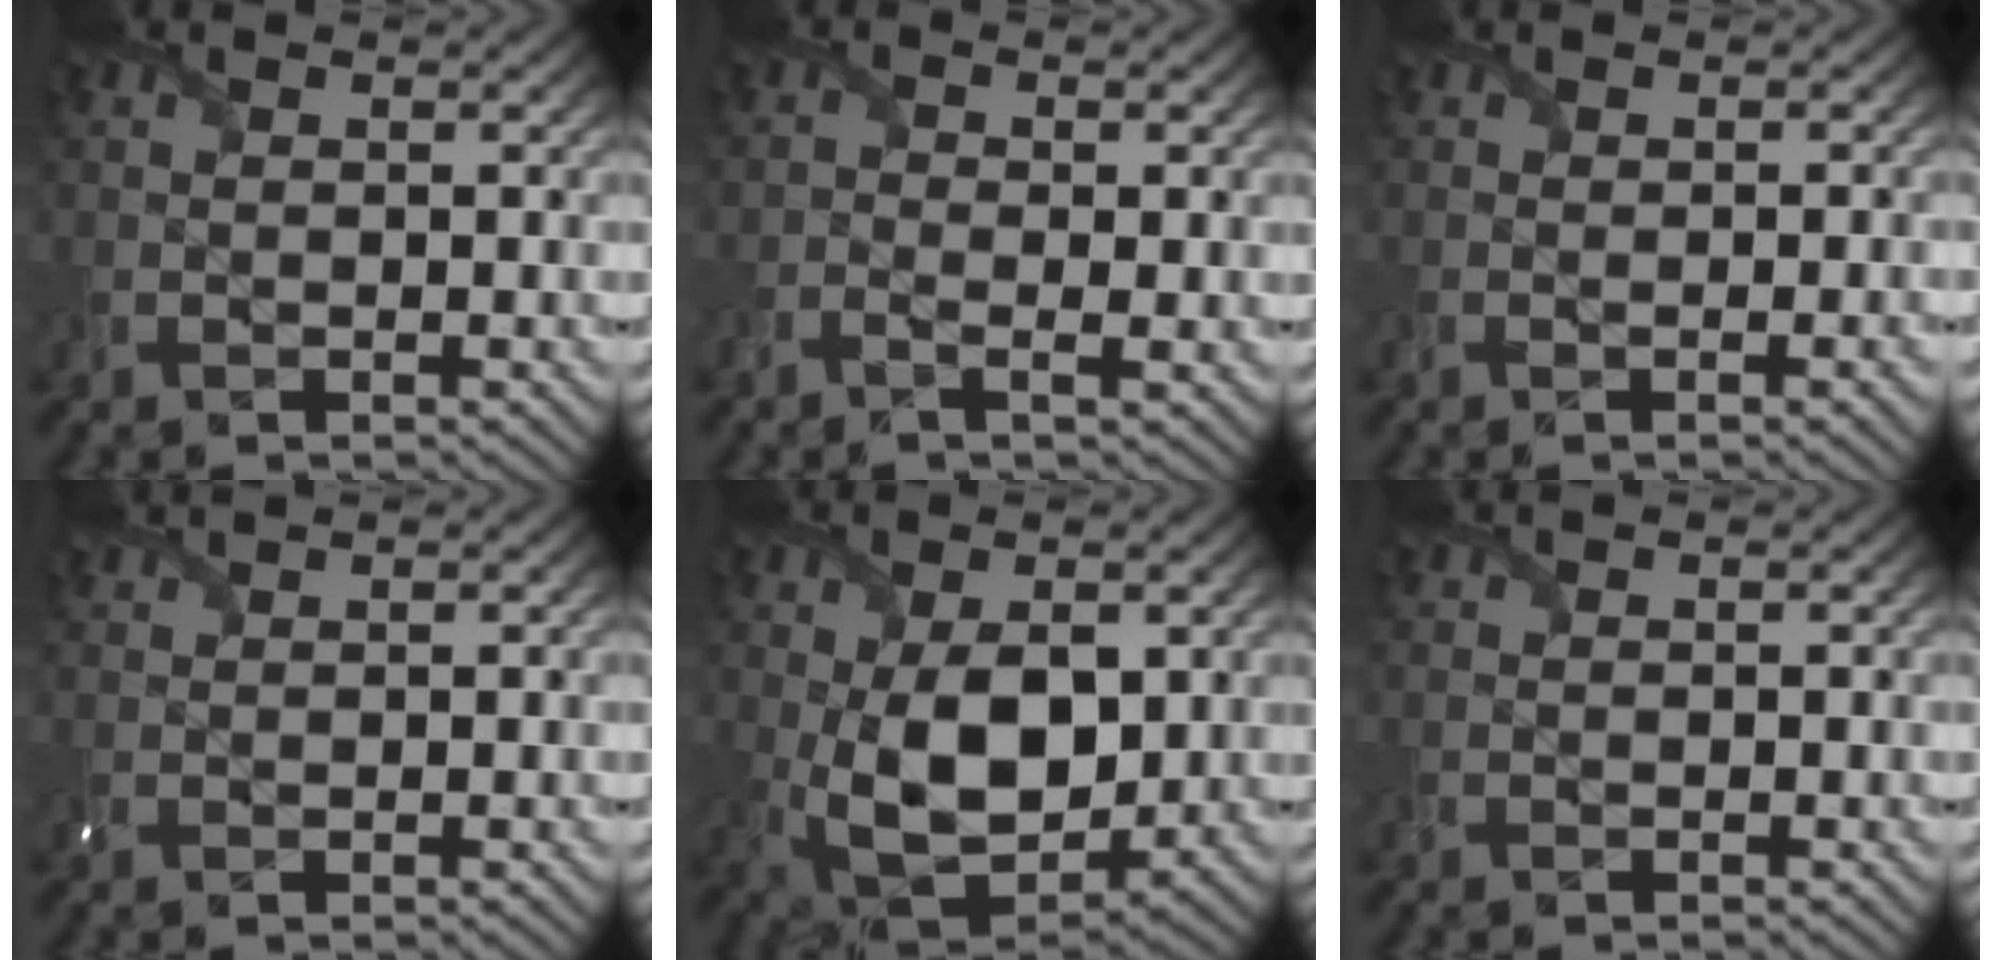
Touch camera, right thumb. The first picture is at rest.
{"total": 1.8, "force": [-0.7, 0.9, 1.4], "torque": [-0.032, -0.005, -0.016]}
{"total": 1.9, "force": [-0.6, 0.4, 1.7], "torque": [-0.029, -0.005, -0.011]}
{"total": 1.3, "force": [1.2, 0.1, 0.3], "torque": [-0.019, 0.004, 0.029]}
{"total": 10.5, "force": [0.3, 6.1, 8.5], "torque": [-0.184, -0.013, 0.014]}
{"total": 0.6, "force": [0.6, 0.0, 0.1], "torque": [-0.006, 0.001, 0.012]}